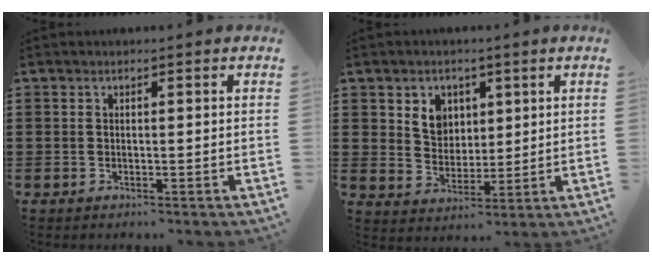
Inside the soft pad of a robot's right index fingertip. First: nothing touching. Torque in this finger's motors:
{"motor_torque": [0.12, -0.02, 0.14, 0.08]}